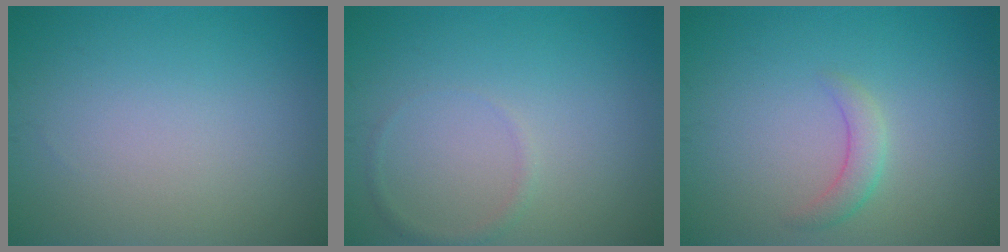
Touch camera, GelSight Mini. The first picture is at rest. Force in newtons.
{"total": 0.8, "press": 0.8, "slide": 0.0}
{"total": 1.8, "press": 1.8, "slide": 0.2}